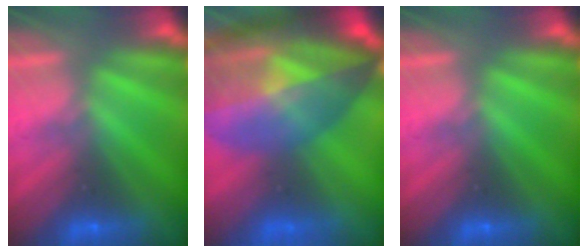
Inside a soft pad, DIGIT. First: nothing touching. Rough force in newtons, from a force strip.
{"total": 8.6}
{"total": 0.0}